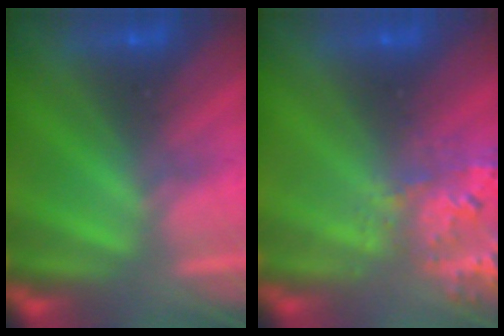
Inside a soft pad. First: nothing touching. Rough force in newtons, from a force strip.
{"total": 2.8}